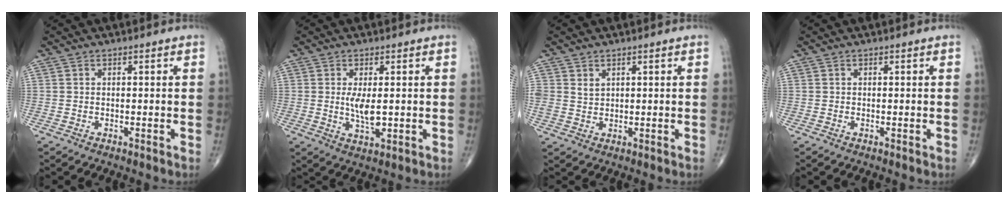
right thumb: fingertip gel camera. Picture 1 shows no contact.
{"total": 5.1, "force": [0.3, 1.9, 4.7], "torque": [-0.091, -0.014, 0.009]}
{"total": 2.3, "force": [1.2, 1.6, 0.9], "torque": [-0.008, -0.009, 0.029]}
{"total": 0.0}